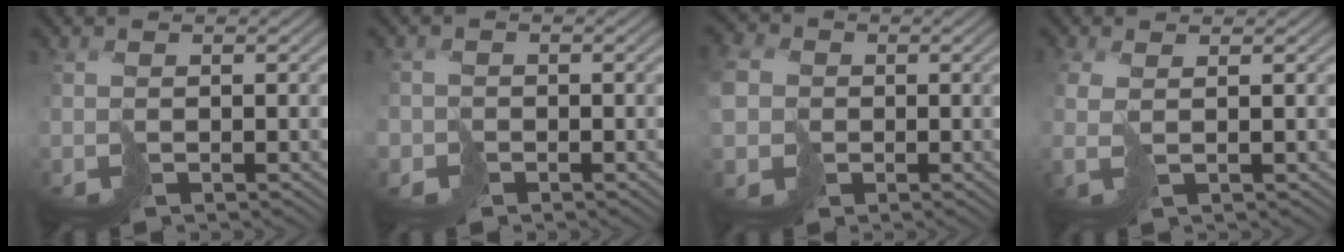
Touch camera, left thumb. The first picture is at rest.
{"total": 1.8, "force": [-1.2, 1.3, -0.4], "torque": [0.010, -0.006, -0.026]}
{"total": 5.6, "force": [-0.5, 5.2, 2.0], "torque": [-0.079, -0.008, -0.012]}
{"total": 2.4, "force": [0.4, 1.1, 2.1], "torque": [-0.059, -0.001, 0.010]}